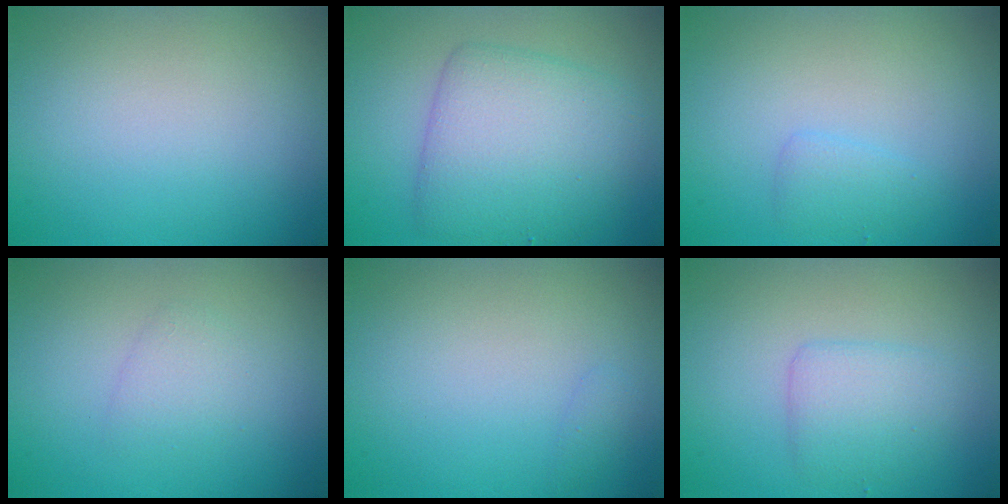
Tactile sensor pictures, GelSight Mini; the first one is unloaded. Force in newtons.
{"total": 6.7, "press": 6.7, "slide": 0.2}
{"total": 1.2, "press": 1.2, "slide": 0.1}
{"total": 1.5, "press": 1.5, "slide": 0.1}
{"total": 0.6, "press": 0.6, "slide": 0.0}
{"total": 2.7, "press": 2.7, "slide": 0.1}